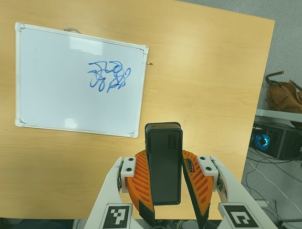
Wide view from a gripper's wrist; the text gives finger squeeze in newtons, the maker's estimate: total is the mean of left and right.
{"total": 7.3, "left": 7.5, "right": 7.2}